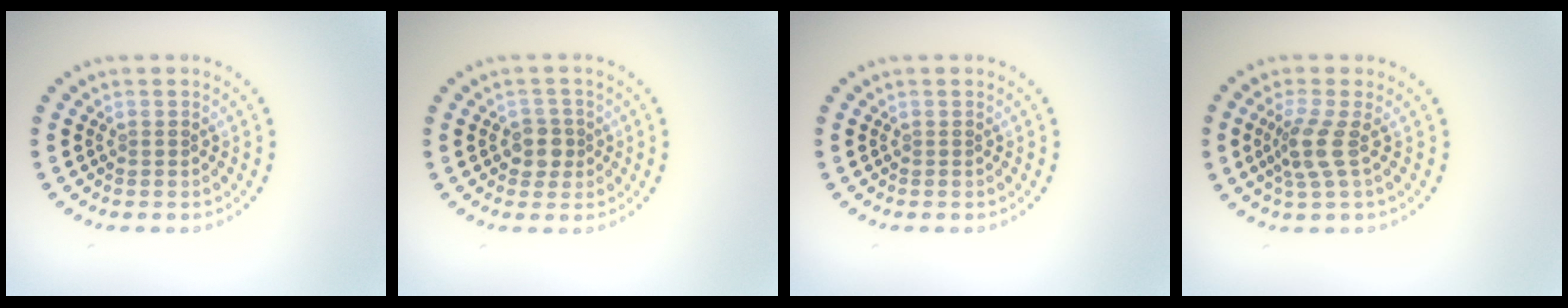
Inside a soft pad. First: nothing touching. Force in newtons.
{"total": 2.1, "press": 1.9, "slide": 0.8}
{"total": 0.0}
{"total": 2.7, "press": 2.1, "slide": 1.8}